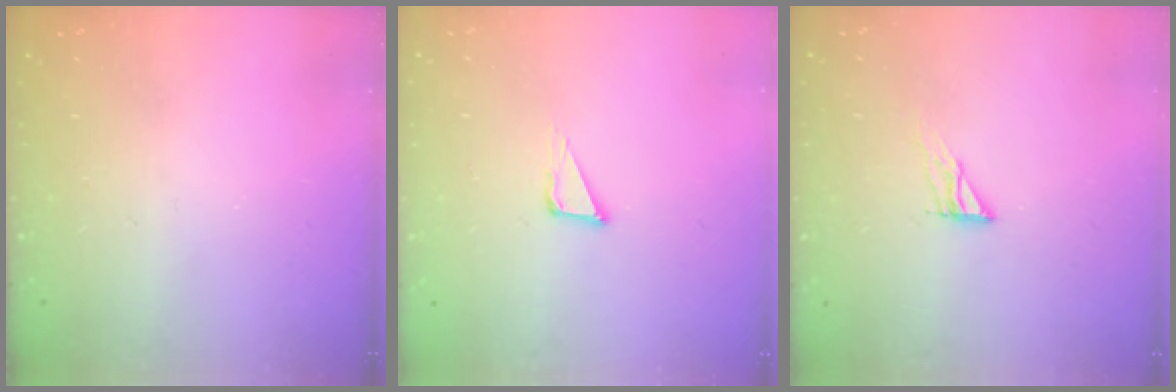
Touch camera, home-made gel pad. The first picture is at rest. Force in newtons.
{"total": 3.8, "press": 3.7, "slide": 0.8}
{"total": 4.5, "press": 4.4, "slide": 0.4}